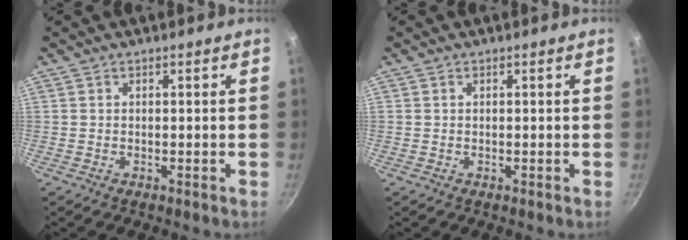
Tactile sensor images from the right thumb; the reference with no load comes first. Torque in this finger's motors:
{"motor_torque": [-0.03, -0.27, -0.34, 0.19, -0.02]}